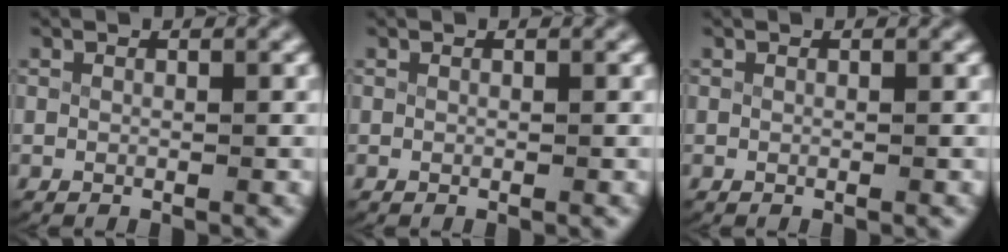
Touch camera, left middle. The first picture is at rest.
{"total": 0.0}
{"total": 0.0}